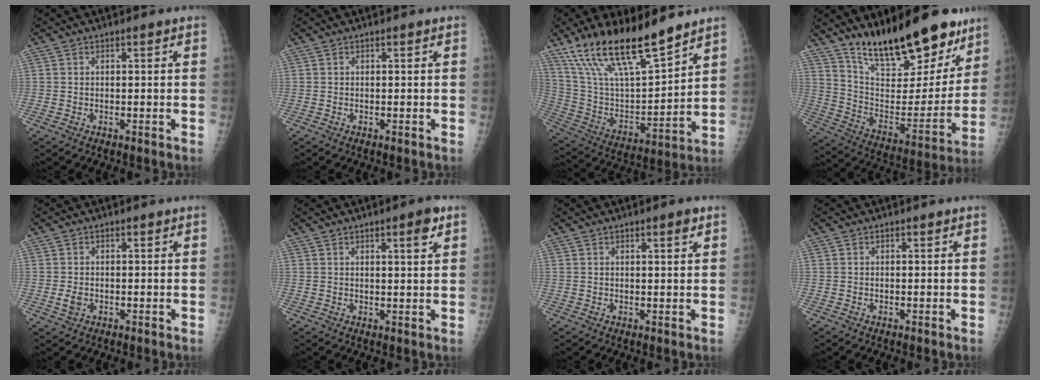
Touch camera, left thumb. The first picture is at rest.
{"total": 0.0}
{"total": 21.2, "force": [15.5, 5.6, 13.3], "torque": [-0.220, -0.064, 0.294]}
{"total": 24.3, "force": [17.8, 8.6, 14.0], "torque": [-0.169, -0.093, 0.293]}
{"total": 2.1, "force": [-0.4, 1.6, 1.4], "torque": [-0.026, -0.001, -0.006]}
{"total": 4.0, "force": [2.2, 0.7, 3.2], "torque": [-0.043, -0.011, 0.030]}
{"total": 1.9, "force": [1.2, 0.3, 1.5], "torque": [-0.020, -0.006, 0.017]}
{"total": 0.0}